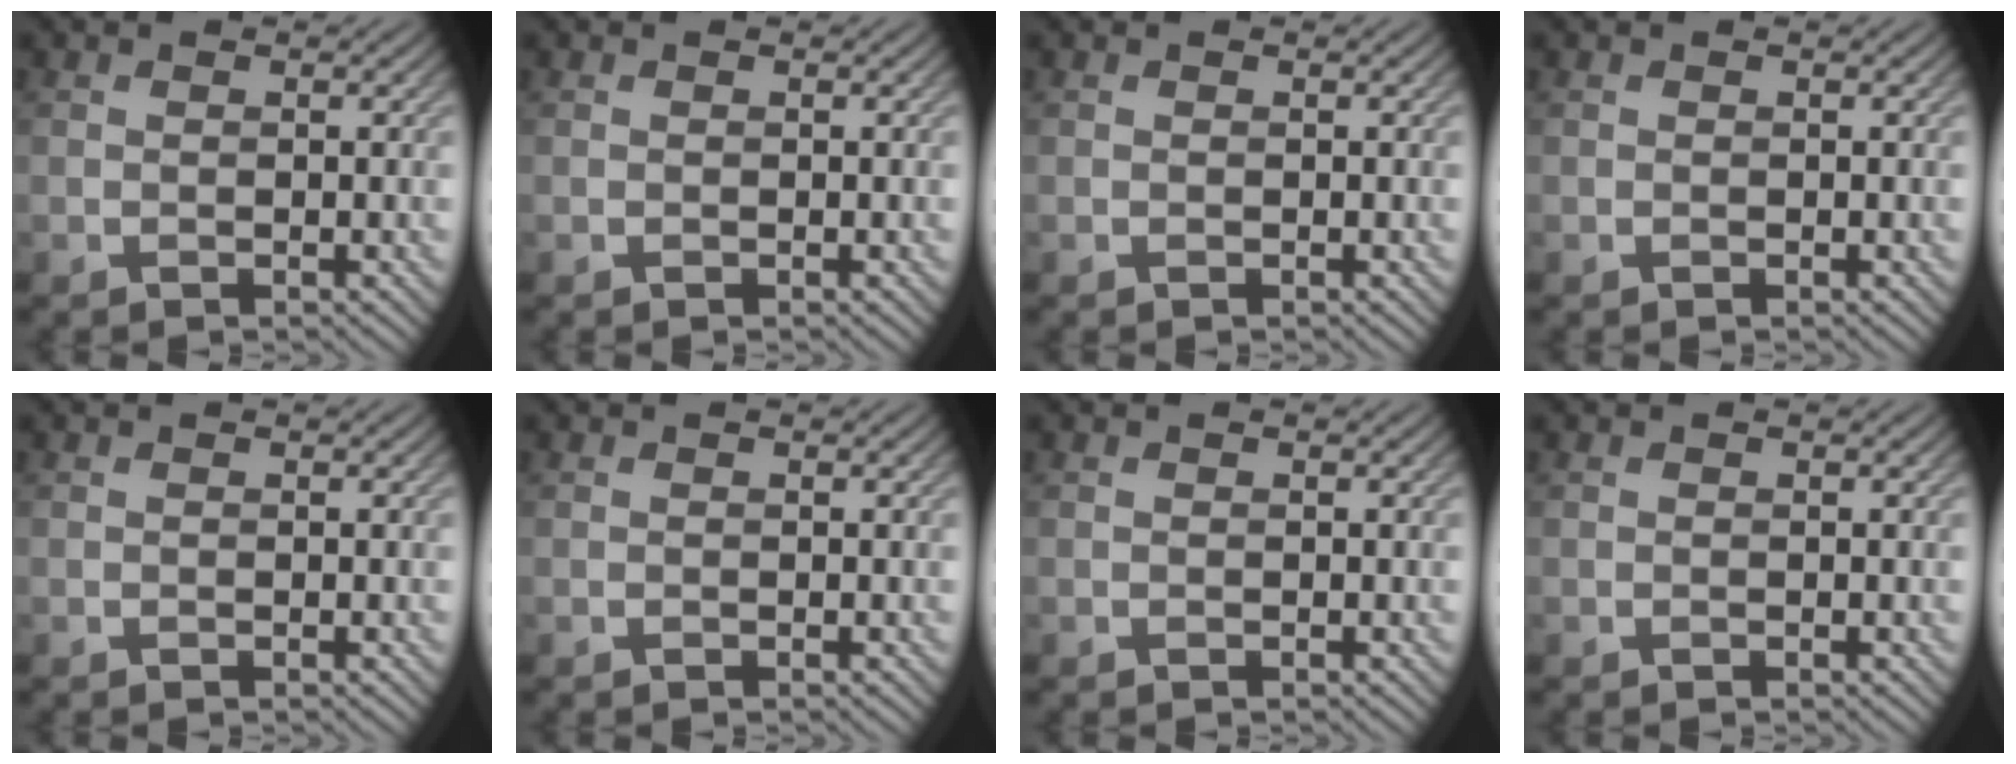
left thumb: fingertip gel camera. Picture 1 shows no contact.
{"total": 0.0}
{"total": 0.0}
{"total": 0.0}
{"total": 0.0}
{"total": 0.0}
{"total": 0.0}
{"total": 0.0}